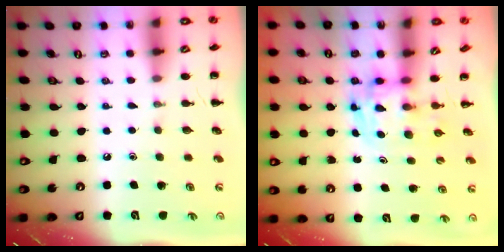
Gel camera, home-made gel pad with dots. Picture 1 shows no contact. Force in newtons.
{"total": 3.5, "press": 3.5, "slide": 0.6}